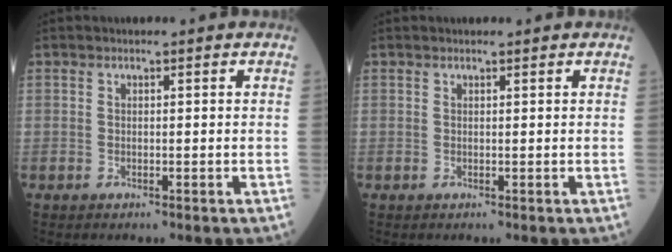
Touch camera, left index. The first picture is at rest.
{"total": 0.9, "force": [0.8, 0.1, 0.2], "torque": [-0.007, 0.006, 0.014]}